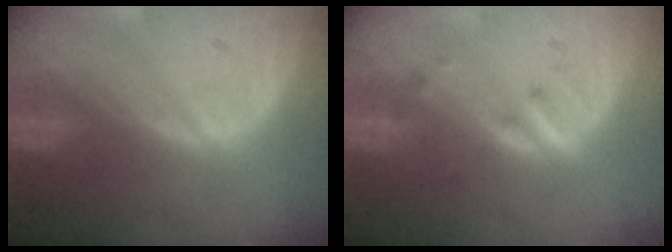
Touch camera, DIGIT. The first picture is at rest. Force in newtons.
{"total": 2.8, "press": 2.6, "slide": 1.2}